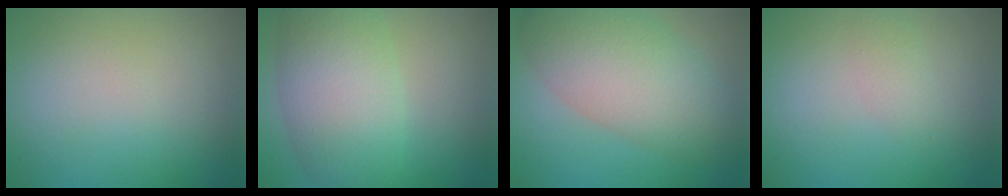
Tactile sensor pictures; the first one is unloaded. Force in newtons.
{"total": 7.9, "press": 7.9, "slide": 0.3}
{"total": 8.5, "press": 8.5, "slide": 0.2}
{"total": 1.5, "press": 1.5, "slide": 0.1}